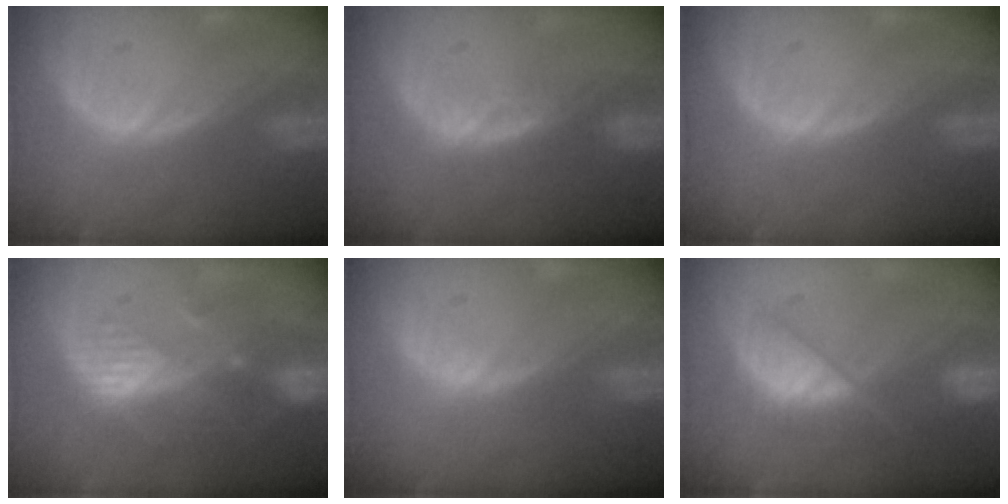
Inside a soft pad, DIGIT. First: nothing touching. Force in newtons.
{"total": 3.5, "press": 3.0, "slide": 1.7}
{"total": 0.0}
{"total": 8.9, "press": 7.7, "slide": 4.5}
{"total": 0.0}
{"total": 7.2, "press": 7.2, "slide": 0.5}